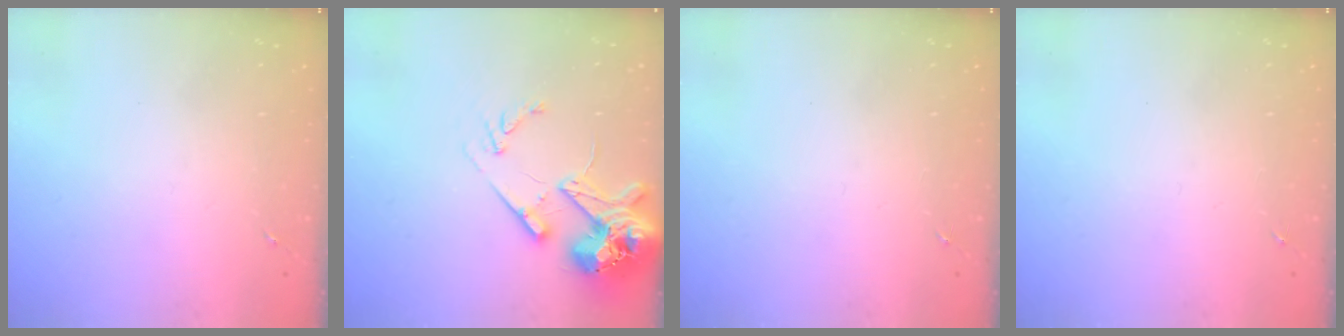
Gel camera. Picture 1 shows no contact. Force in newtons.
{"total": 18.0, "press": 17.8, "slide": 2.8}
{"total": 0.0}
{"total": 0.0}